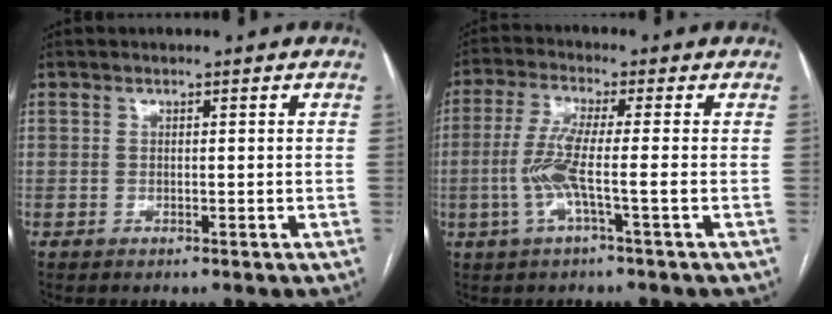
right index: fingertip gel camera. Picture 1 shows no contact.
{"total": 6.7, "force": [-1.5, -0.2, 6.5], "torque": [-0.142, 0.000, -0.034]}